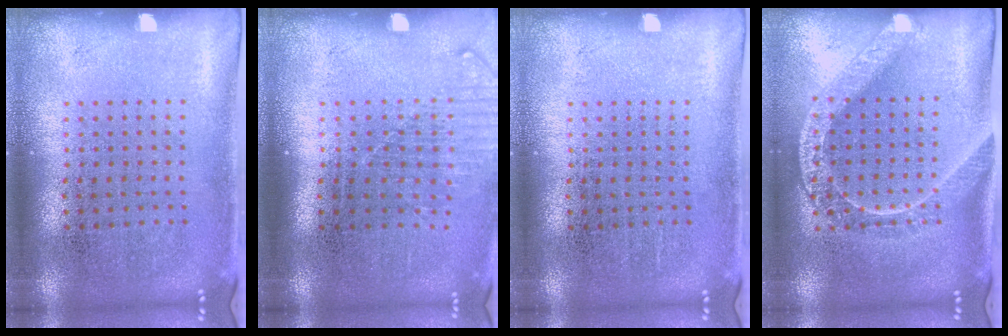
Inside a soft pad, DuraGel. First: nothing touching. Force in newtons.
{"total": 1.3, "press": 1.1, "slide": 0.8}
{"total": 0.0}
{"total": 1.9, "press": 1.7, "slide": 0.9}